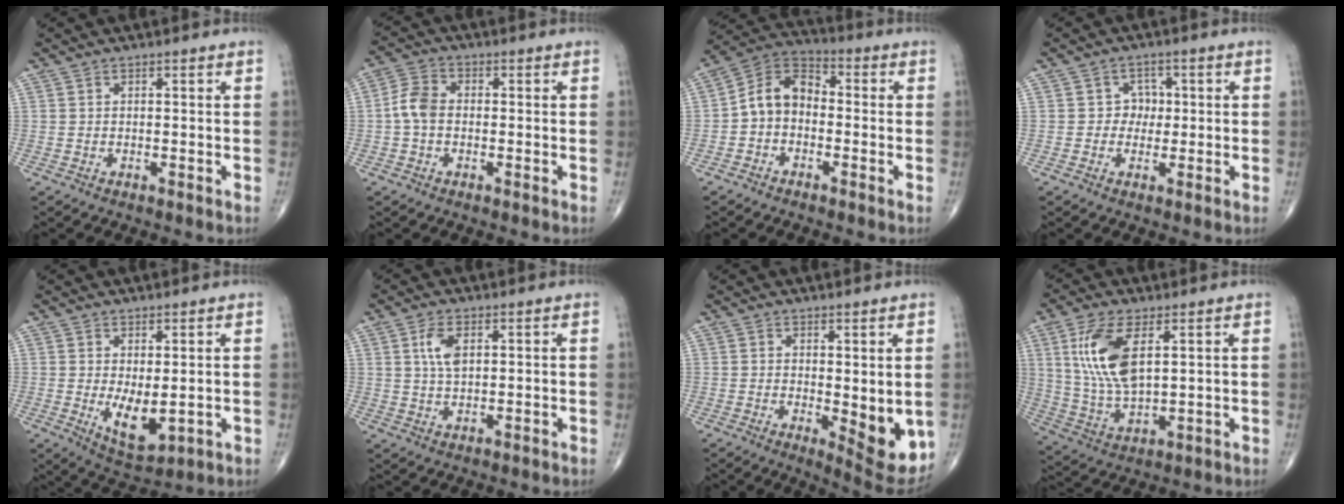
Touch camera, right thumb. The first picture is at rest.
{"total": 5.1, "force": [-0.6, 3.6, 3.7], "torque": [-0.072, 0.016, -0.022]}
{"total": 8.6, "force": [-1.4, 6.4, 5.6], "torque": [-0.082, 0.036, -0.045]}
{"total": 3.4, "force": [0.1, 3.1, 1.3], "torque": [0.009, 0.009, -0.007]}
{"total": 6.5, "force": [-0.2, 3.0, 5.8], "torque": [-0.084, -0.019, 0.013]}
{"total": 4.7, "force": [1.5, 2.3, 3.8], "torque": [-0.076, -0.002, 0.030]}
{"total": 8.6, "force": [-0.5, 3.1, 7.9], "torque": [-0.092, -0.023, 0.004]}
{"total": 12.5, "force": [4.1, 5.5, 10.5], "torque": [-0.220, -0.016, 0.088]}